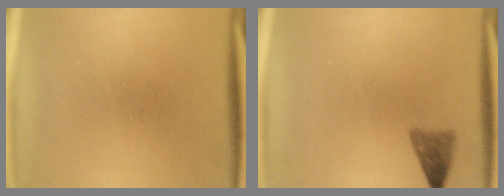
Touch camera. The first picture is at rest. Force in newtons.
{"total": 2.4}